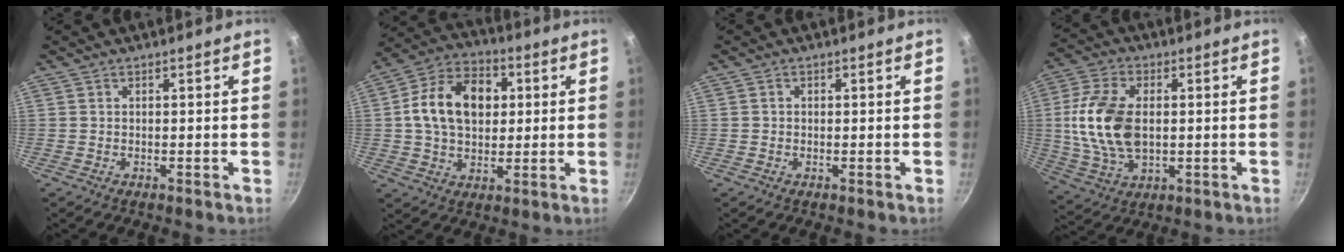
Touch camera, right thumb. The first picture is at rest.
{"total": 15.7, "force": [2.5, 11.1, 10.8], "torque": [-0.156, 0.018, 0.030]}
{"total": 0.6, "force": [-0.1, 0.5, 0.2], "torque": [-0.003, 0.003, -0.001]}
{"total": 15.0, "force": [0.6, 9.0, 11.9], "torque": [-0.226, 0.002, 0.012]}